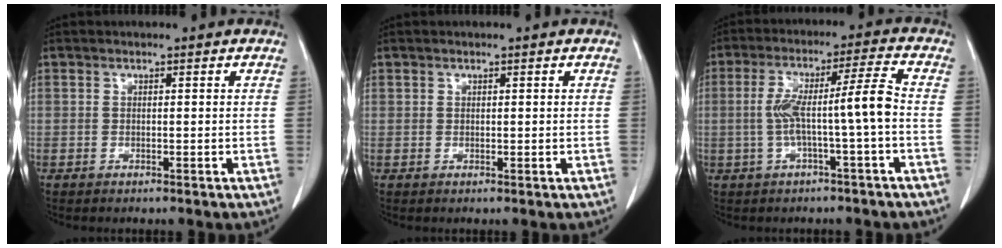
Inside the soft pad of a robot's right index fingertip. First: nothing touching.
{"total": 0.7, "force": [0.5, 0.5, 0.2], "torque": [0.007, -0.001, 0.008]}
{"total": 8.6, "force": [-1.2, -0.4, 8.5], "torque": [-0.159, 0.027, -0.019]}